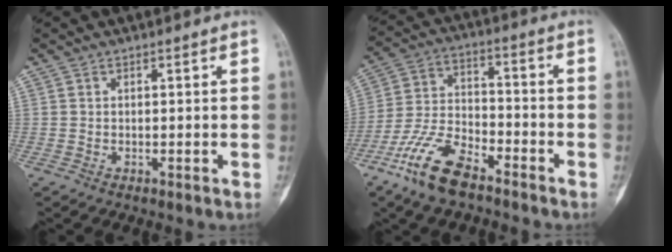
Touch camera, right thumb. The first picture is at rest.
{"total": 12.5, "force": [-8.5, 5.0, 7.7], "torque": [-0.163, 0.043, -0.172]}